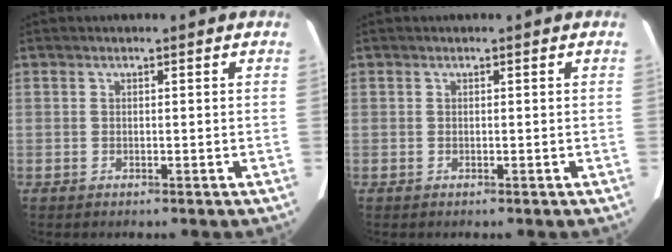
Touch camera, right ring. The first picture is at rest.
{"total": 0.0}